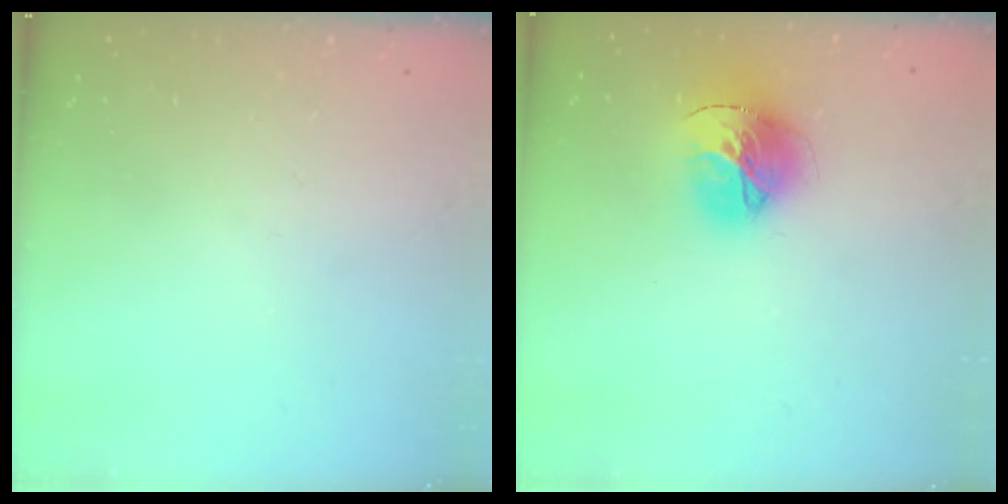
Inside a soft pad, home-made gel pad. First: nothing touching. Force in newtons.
{"total": 16.0, "press": 15.9, "slide": 1.7}